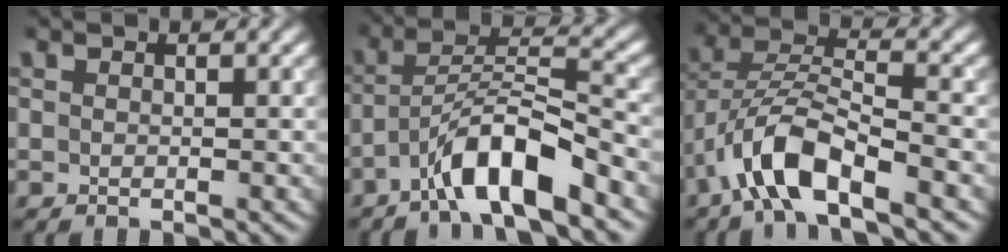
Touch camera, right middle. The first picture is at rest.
{"total": 7.0, "force": [-4.4, 1.4, 5.3], "torque": [-0.089, 0.017, -0.079]}
{"total": 6.9, "force": [-4.2, 2.2, 5.1], "torque": [-0.096, 0.006, -0.085]}